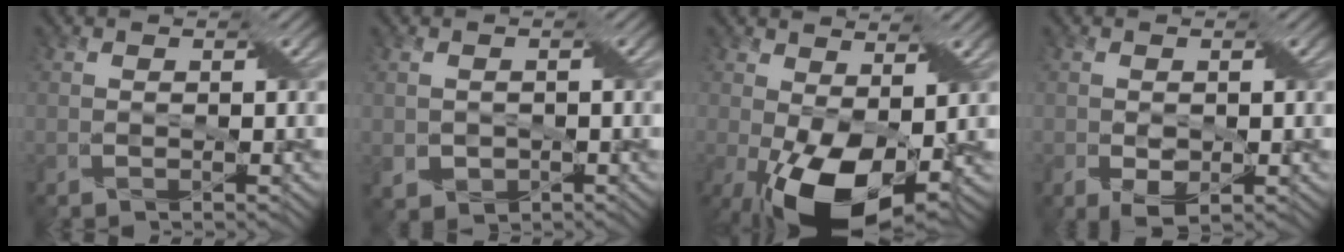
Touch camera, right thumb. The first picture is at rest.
{"total": 2.2, "force": [-0.6, 1.8, 1.1], "torque": [-0.033, -0.009, -0.006]}
{"total": 12.6, "force": [-3.0, 6.4, 10.4], "torque": [-0.201, -0.015, -0.043]}
{"total": 2.9, "force": [-0.6, 1.7, 2.3], "torque": [-0.046, -0.010, -0.002]}